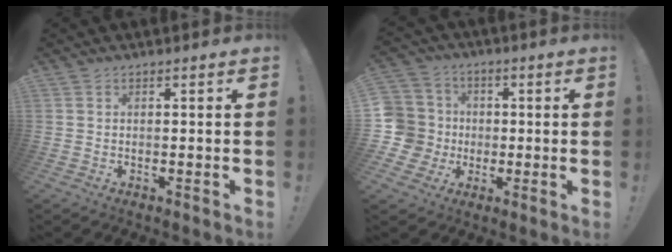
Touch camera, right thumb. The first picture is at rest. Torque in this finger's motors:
{"motor_torque": [0.25, 0.14, -0.09, -0.49, 0.00]}